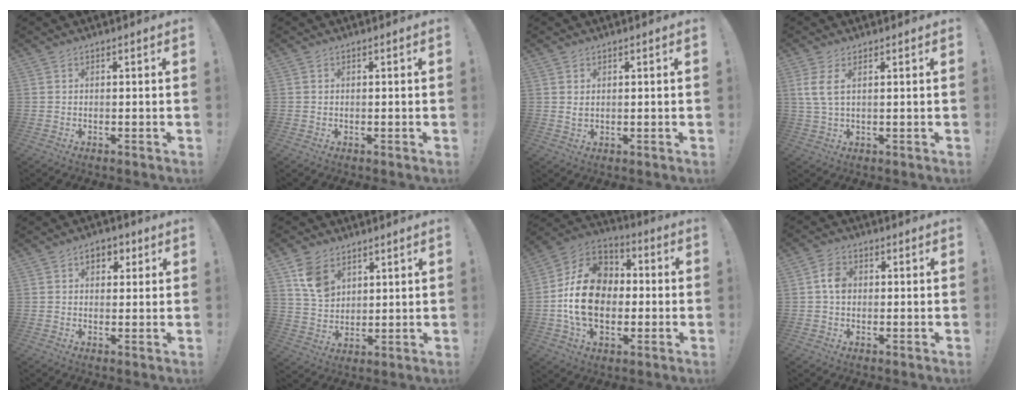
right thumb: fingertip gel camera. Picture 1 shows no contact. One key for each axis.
{"total": 0.6, "fx": 0.4, "fy": 0.5, "fz": -0.2, "tx": 0.003, "ty": 0.003, "tz": 0.007}
{"total": 1.6, "fx": 1.1, "fy": 1.0, "fz": 0.7, "tx": -0.007, "ty": 0.001, "tz": 0.017}
{"total": 4.8, "fx": 1.8, "fy": 1.3, "fz": 4.3, "tx": -0.081, "ty": -0.008, "tz": 0.032}
{"total": 5.1, "fx": 1.8, "fy": 3.7, "fz": 3.1, "tx": -0.033, "ty": 0.002, "tz": 0.028}
{"total": 10.4, "fx": 5.7, "fy": 7.4, "fz": 4.5, "tx": -0.070, "ty": -0.023, "tz": 0.113}
{"total": 19.4, "fx": -1.1, "fy": 14.9, "fz": 12.4, "tx": -0.207, "ty": 0.028, "tz": -0.008}
{"total": 5.4, "fx": 0.3, "fy": 4.2, "fz": 3.4, "tx": -0.049, "ty": 0.009, "tz": 0.006}